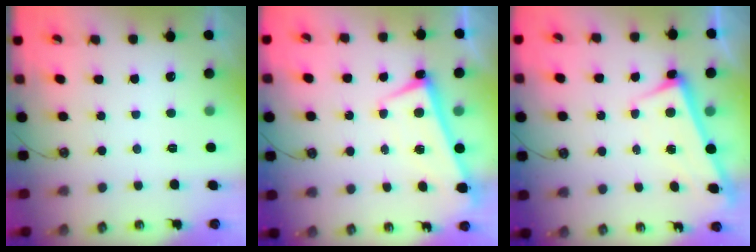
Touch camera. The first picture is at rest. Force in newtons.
{"total": 1.2, "press": 0.8, "slide": 0.9}
{"total": 2.9, "press": 2.8, "slide": 0.4}